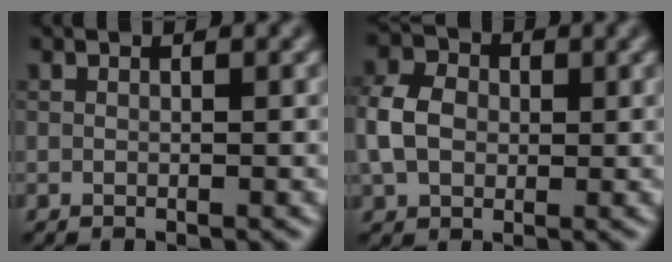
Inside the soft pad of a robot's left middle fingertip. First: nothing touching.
{"total": 4.3, "force": [-0.1, 3.4, 2.6], "torque": [-0.076, 0.006, -0.005]}